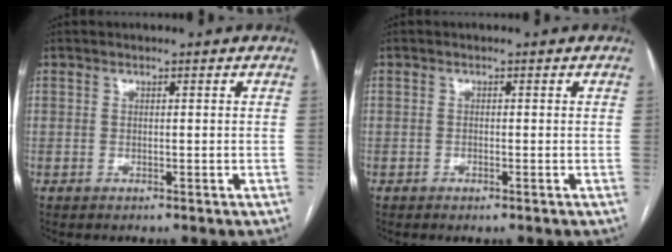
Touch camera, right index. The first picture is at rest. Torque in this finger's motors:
{"motor_torque": [0.13, -0.02, 0.12, 0.01]}